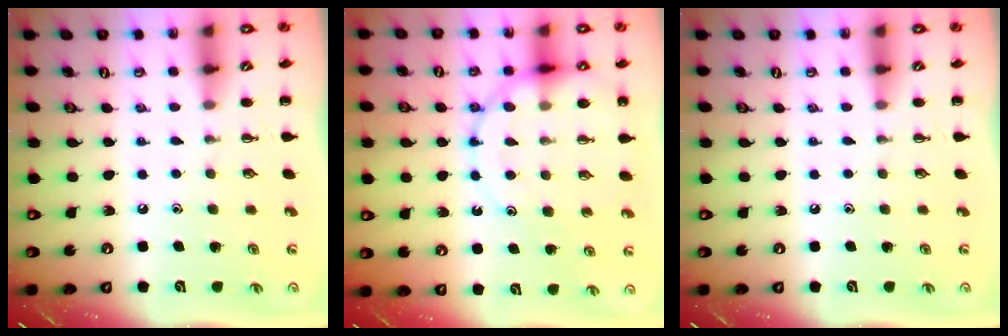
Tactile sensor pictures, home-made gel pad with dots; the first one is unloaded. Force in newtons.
{"total": 15.3, "press": 14.9, "slide": 3.7}
{"total": 0.0}